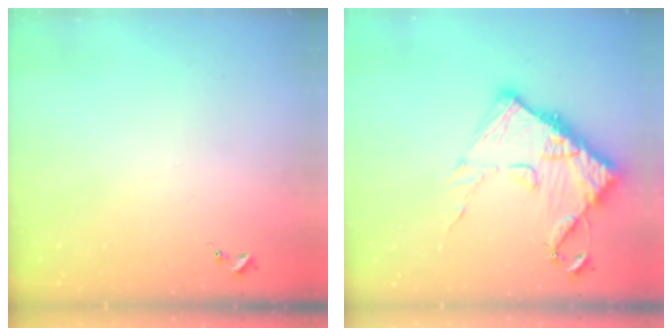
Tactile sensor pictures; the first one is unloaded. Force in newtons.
{"total": 14.5, "press": 14.5, "slide": 1.4}